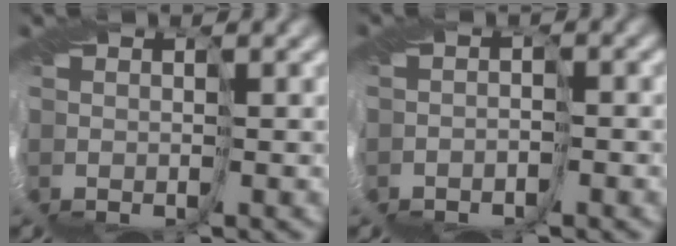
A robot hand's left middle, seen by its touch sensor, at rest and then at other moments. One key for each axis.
{"total": 1.6, "fx": -1.5, "fy": 0.1, "fz": 0.5, "tx": -0.013, "ty": -0.003, "tz": -0.033}